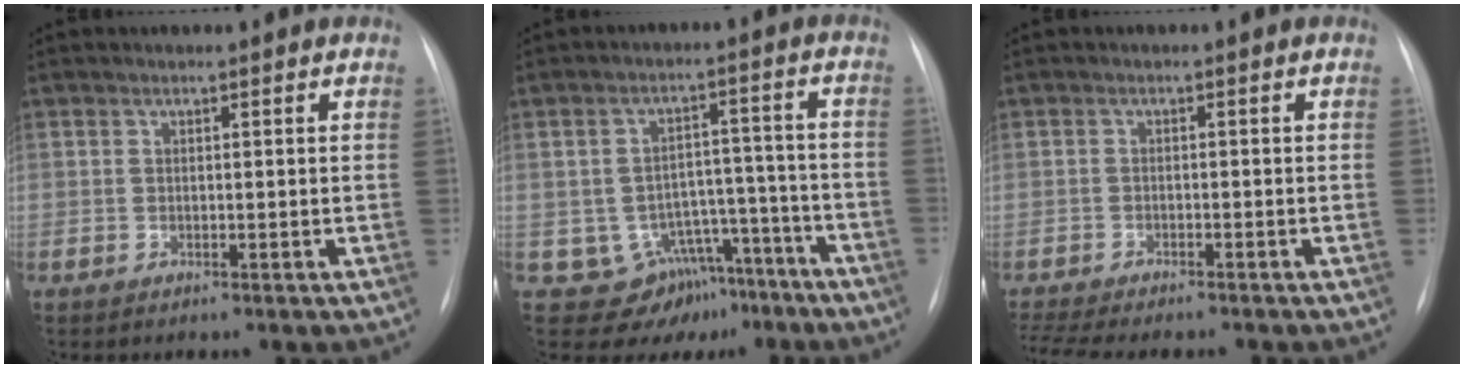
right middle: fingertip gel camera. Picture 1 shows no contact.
{"total": 11.2, "force": [-7.3, 8.1, 2.3], "torque": [-0.007, 0.059, -0.091]}
{"total": 11.2, "force": [-9.8, 2.3, 4.9], "torque": [-0.089, -0.004, -0.140]}